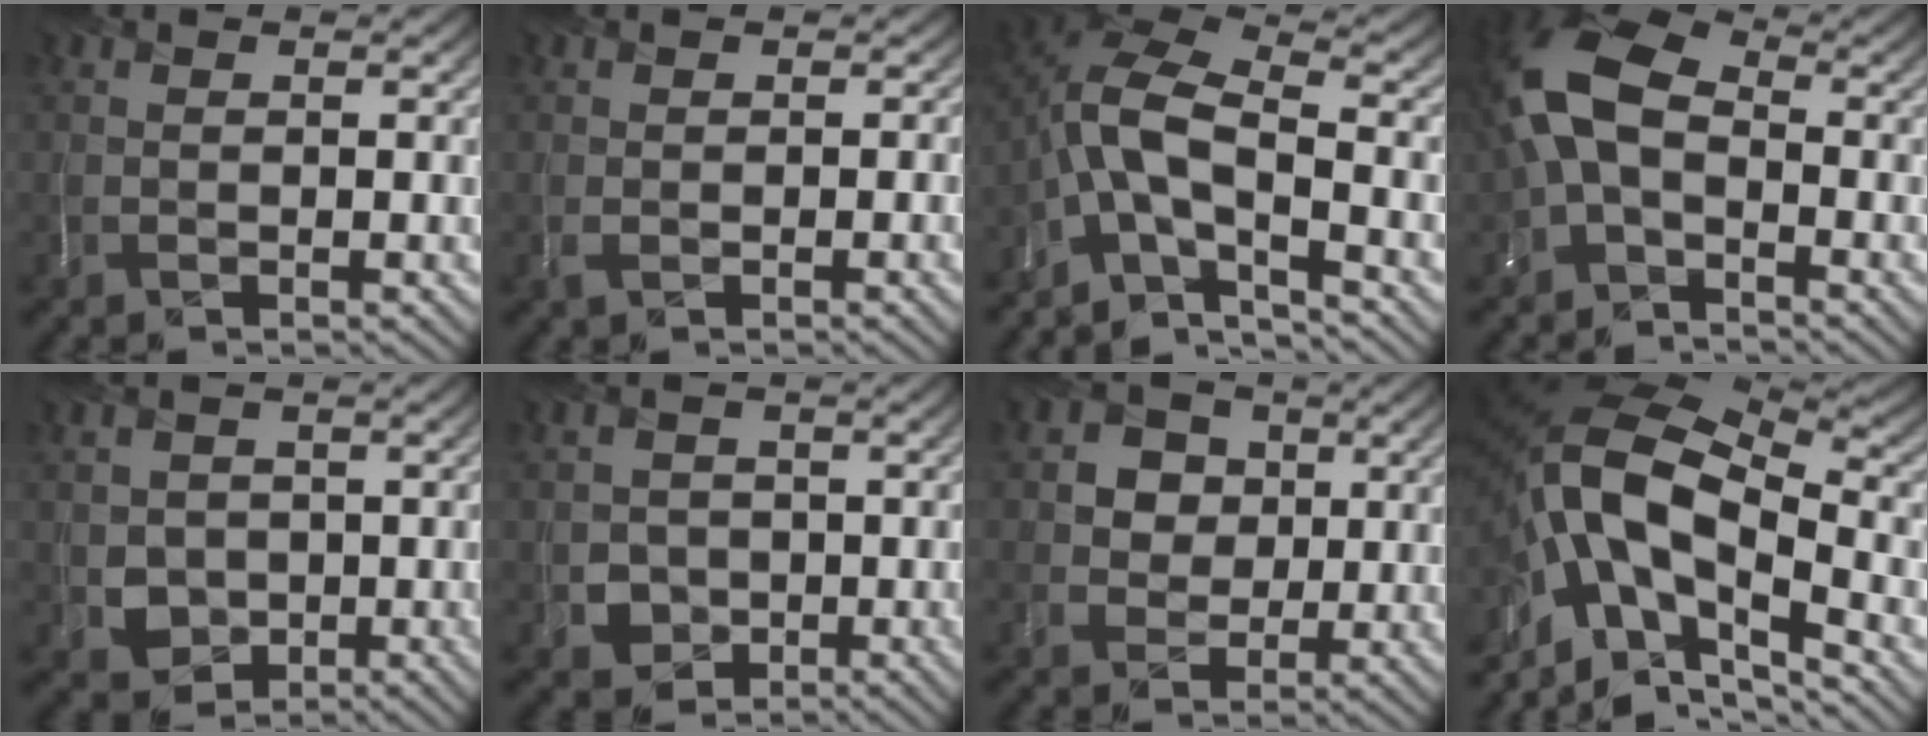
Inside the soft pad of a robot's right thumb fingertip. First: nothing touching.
{"total": 0.9, "force": [-0.2, 0.7, 0.4], "torque": [-0.009, -0.005, 0.001]}
{"total": 10.2, "force": [-4.5, 4.1, 8.3], "torque": [-0.164, -0.003, -0.090]}
{"total": 9.2, "force": [-0.7, 5.6, 7.3], "torque": [-0.185, 0.010, -0.030]}
{"total": 4.2, "force": [-0.6, 4.1, 0.8], "torque": [-0.030, -0.023, -0.007]}
{"total": 3.7, "force": [-1.3, 3.5, 0.2], "torque": [-0.005, -0.015, -0.021]}
{"total": 4.6, "force": [1.0, 4.3, 1.1], "torque": [-0.040, -0.004, 0.013]}
{"total": 15.5, "force": [-3.6, 8.4, 12.5], "torque": [-0.261, -0.007, -0.059]}